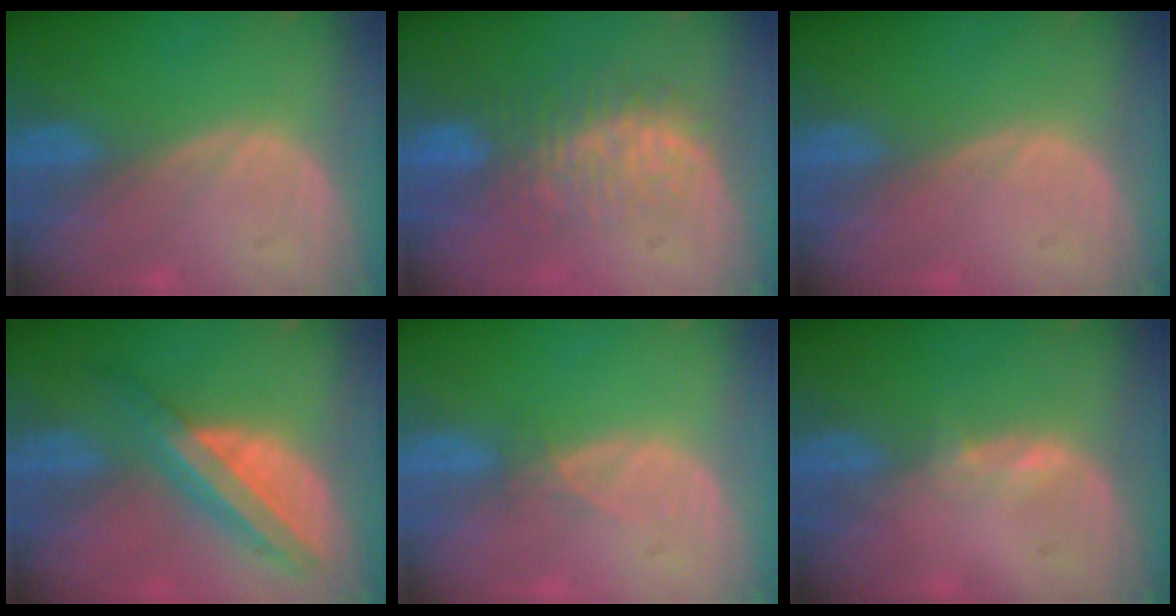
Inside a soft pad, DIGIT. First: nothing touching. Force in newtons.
{"total": 8.1, "press": 7.5, "slide": 2.9}
{"total": 0.0}
{"total": 8.1, "press": 6.9, "slide": 4.3}
{"total": 1.1, "press": 1.1, "slide": 0.2}
{"total": 1.3, "press": 1.2, "slide": 0.5}